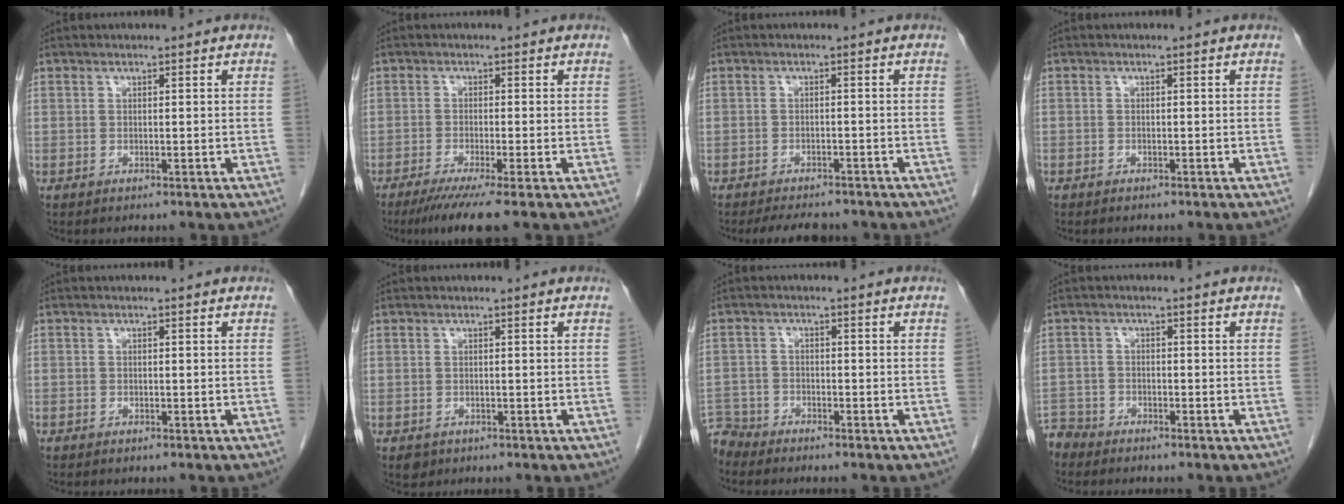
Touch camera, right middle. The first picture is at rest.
{"total": 6.0, "force": [-4.3, -0.6, 4.2], "torque": [-0.064, -0.017, -0.073]}
{"total": 6.0, "force": [-5.3, 1.9, 1.9], "torque": [-0.027, -0.006, -0.073]}
{"total": 0.6, "force": [-0.5, 0.4, 0.1], "torque": [-0.003, 0.002, -0.008]}
{"total": 0.8, "force": [-0.7, 0.5, 0.1], "torque": [-0.004, 0.002, -0.010]}
{"total": 1.4, "force": [-0.8, 1.1, 0.3], "torque": [-0.010, 0.001, -0.007]}
{"total": 4.5, "force": [-4.3, 1.2, -0.8], "torque": [0.021, -0.007, -0.084]}
{"total": 3.9, "force": [-3.7, 1.2, -0.5], "torque": [0.014, -0.005, -0.072]}